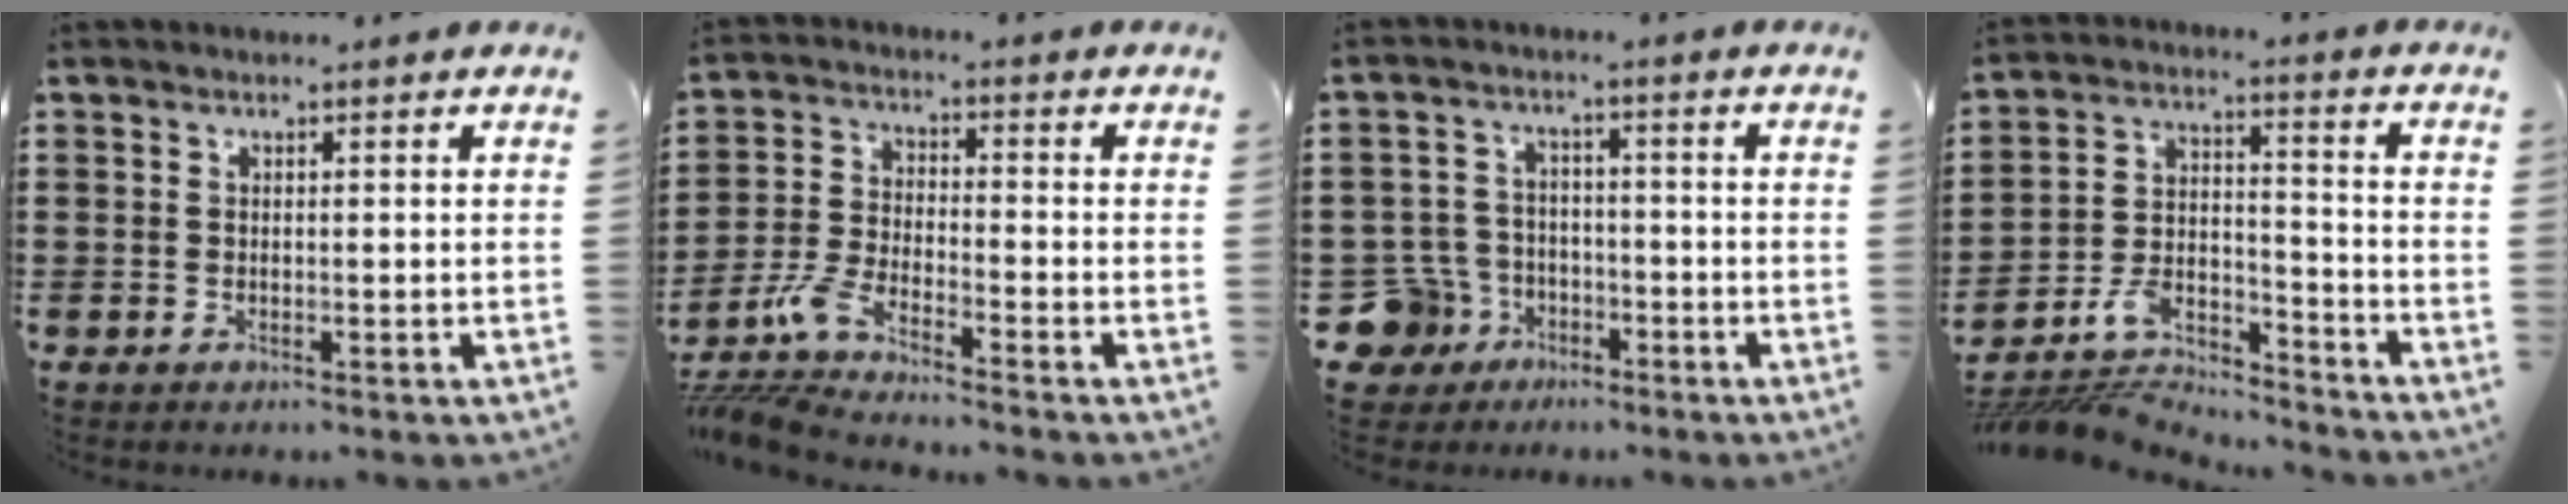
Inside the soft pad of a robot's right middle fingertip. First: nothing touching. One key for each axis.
{"total": 6.3, "fx": -5.3, "fy": 0.8, "fz": 3.3, "tx": -0.096, "ty": -0.019, "tz": -0.108}
{"total": 7.1, "fx": -4.0, "fy": 5.5, "fz": 2.0, "tx": -0.098, "ty": -0.002, "tz": -0.086}
{"total": 7.6, "fx": -6.6, "fy": 2.8, "fz": 2.6, "tx": -0.063, "ty": 0.009, "tz": -0.132}